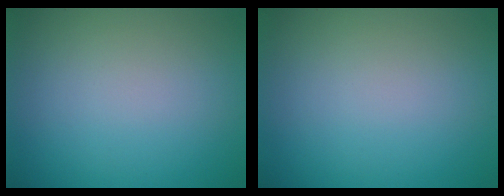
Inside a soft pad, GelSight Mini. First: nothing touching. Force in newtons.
{"total": 0.0}